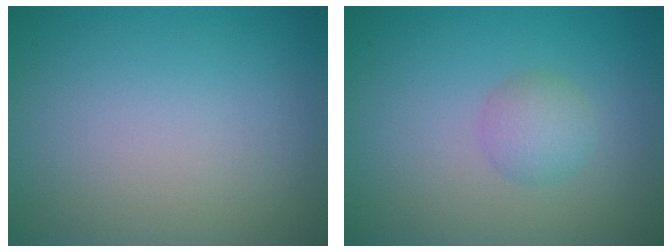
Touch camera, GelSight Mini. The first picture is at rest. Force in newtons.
{"total": 2.0, "press": 2.0, "slide": 0.2}